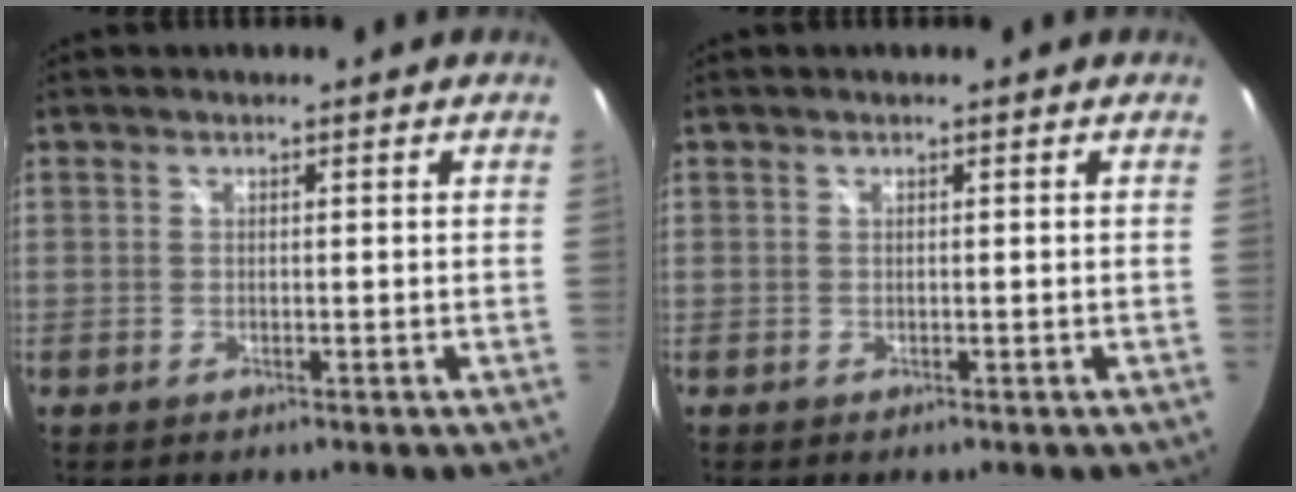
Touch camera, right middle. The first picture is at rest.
{"total": 0.0}